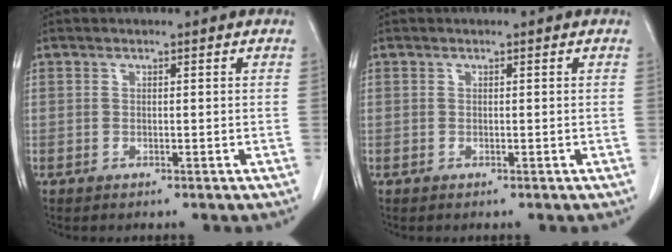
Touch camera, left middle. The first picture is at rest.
{"total": 0.0}